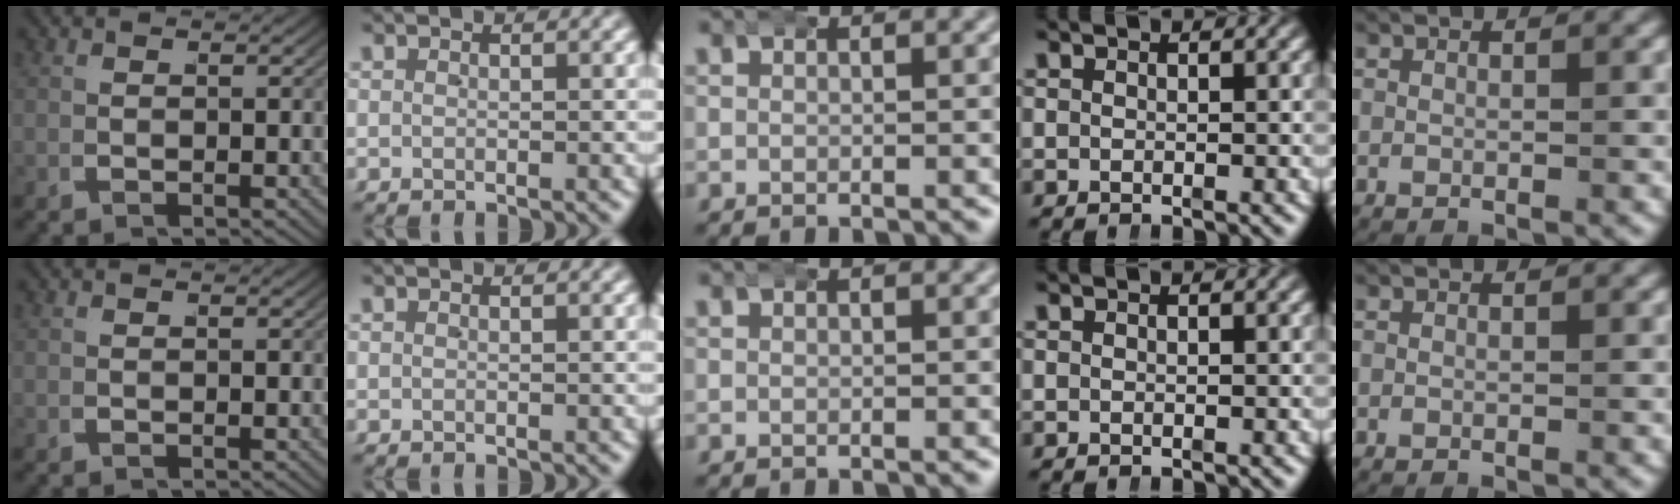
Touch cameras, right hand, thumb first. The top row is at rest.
{}